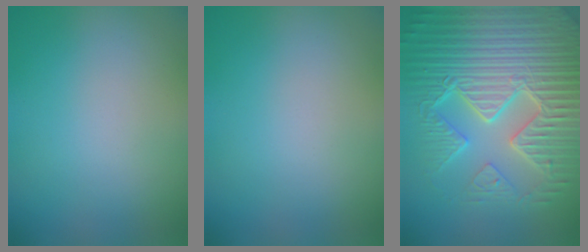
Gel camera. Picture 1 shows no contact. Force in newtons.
{"total": 0.0}
{"total": 9.6, "press": 6.7, "slide": 6.8}